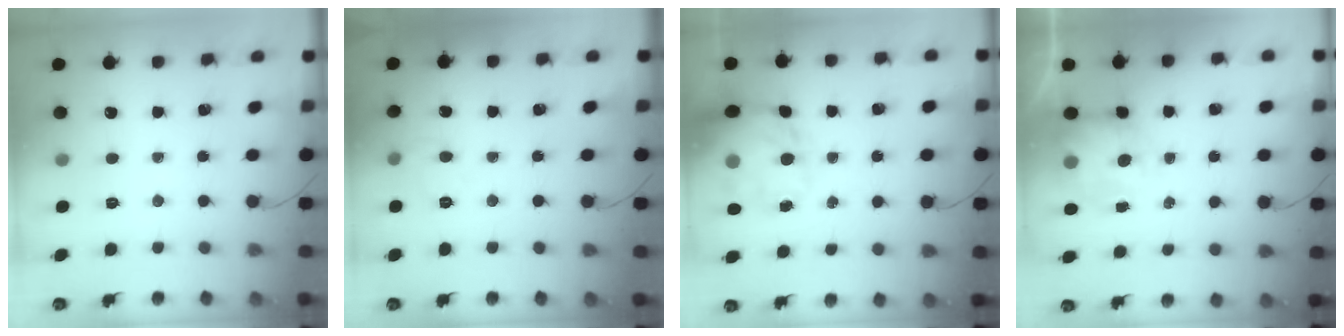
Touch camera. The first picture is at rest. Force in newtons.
{"total": 6.4, "press": 6.3, "slide": 1.1}
{"total": 17.3, "press": 16.9, "slide": 3.7}
{"total": 6.9, "press": 6.8, "slide": 1.1}